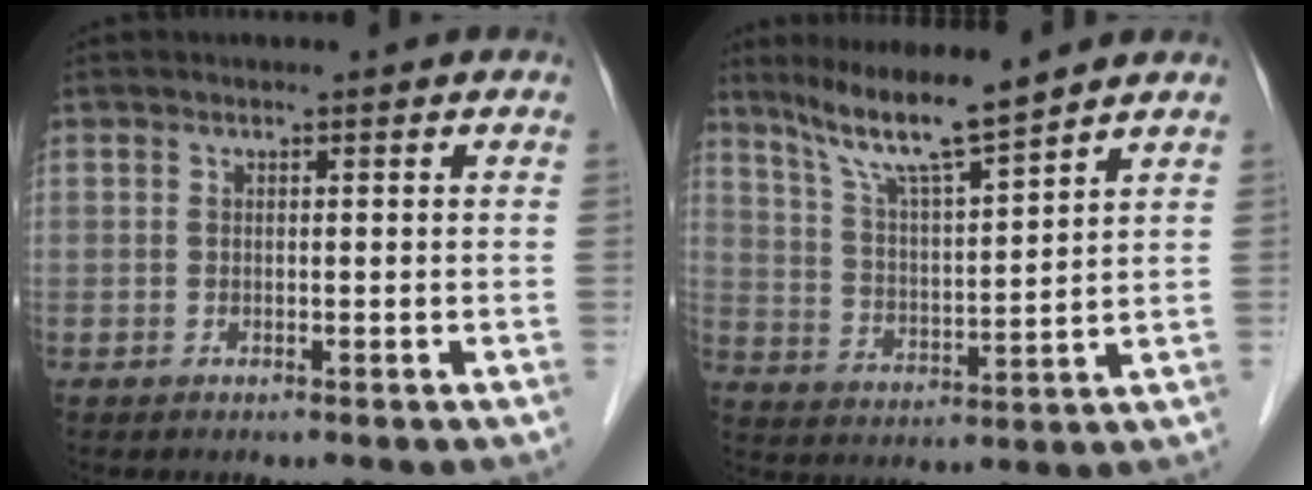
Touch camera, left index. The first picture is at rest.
{"total": 9.7, "force": [8.4, -0.8, 4.9], "torque": [-0.094, -0.005, 0.156]}